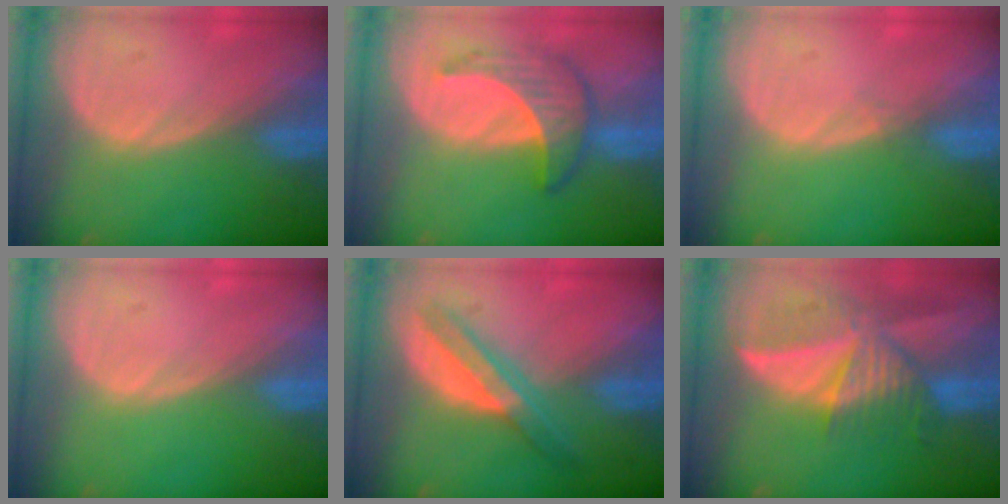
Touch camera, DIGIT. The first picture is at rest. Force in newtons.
{"total": 6.4, "press": 6.3, "slide": 1.1}
{"total": 0.6, "press": 0.6, "slide": 0.2}
{"total": 0.0}
{"total": 6.2, "press": 5.5, "slide": 2.8}
{"total": 9.6, "press": 8.4, "slide": 4.5}